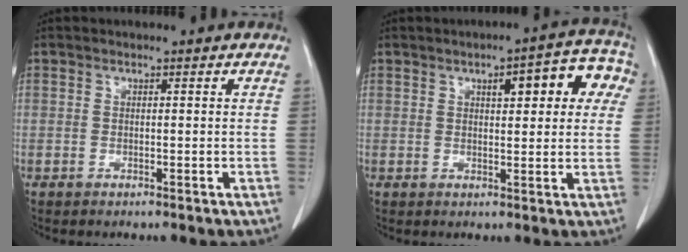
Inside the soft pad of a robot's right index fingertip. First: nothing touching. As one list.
[{"total": 9.5, "force": [3.3, 3.0, 8.4], "torque": [-0.094, 0.028, 0.036]}]